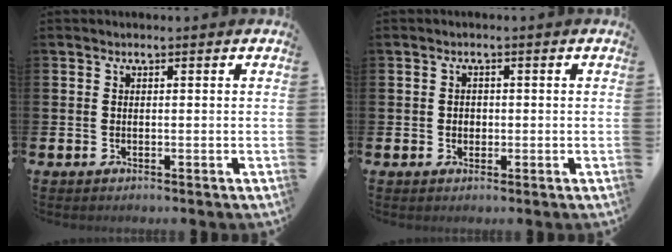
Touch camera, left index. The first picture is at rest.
{"total": 1.3, "force": [0.1, 1.2, 0.5], "torque": [0.001, 0.005, -0.004]}